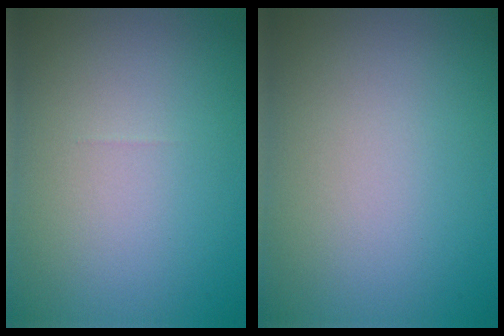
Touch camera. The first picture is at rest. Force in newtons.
{"total": 0.0}